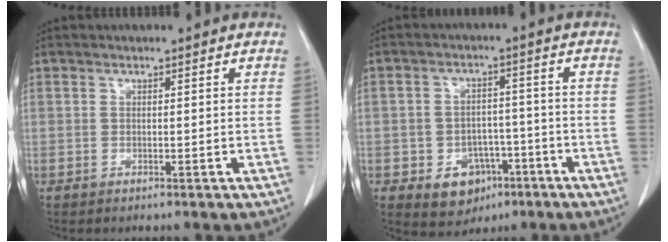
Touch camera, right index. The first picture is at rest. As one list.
[{"total": 7.4, "force": [-3.5, 5.5, 3.6], "torque": [-0.054, 0.009, -0.043]}]